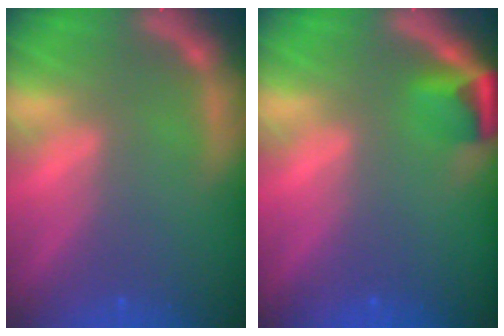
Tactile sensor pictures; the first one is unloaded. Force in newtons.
{"total": 2.9}